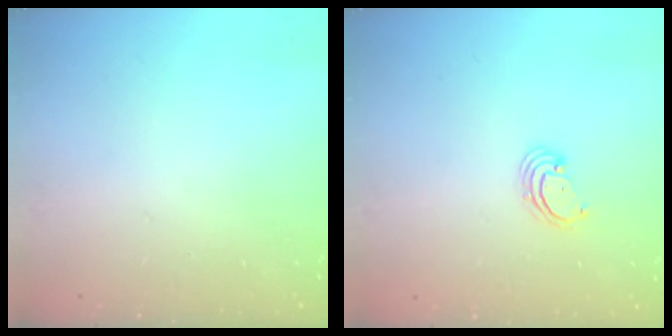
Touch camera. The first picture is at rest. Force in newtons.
{"total": 2.3, "press": 2.3, "slide": 0.1}